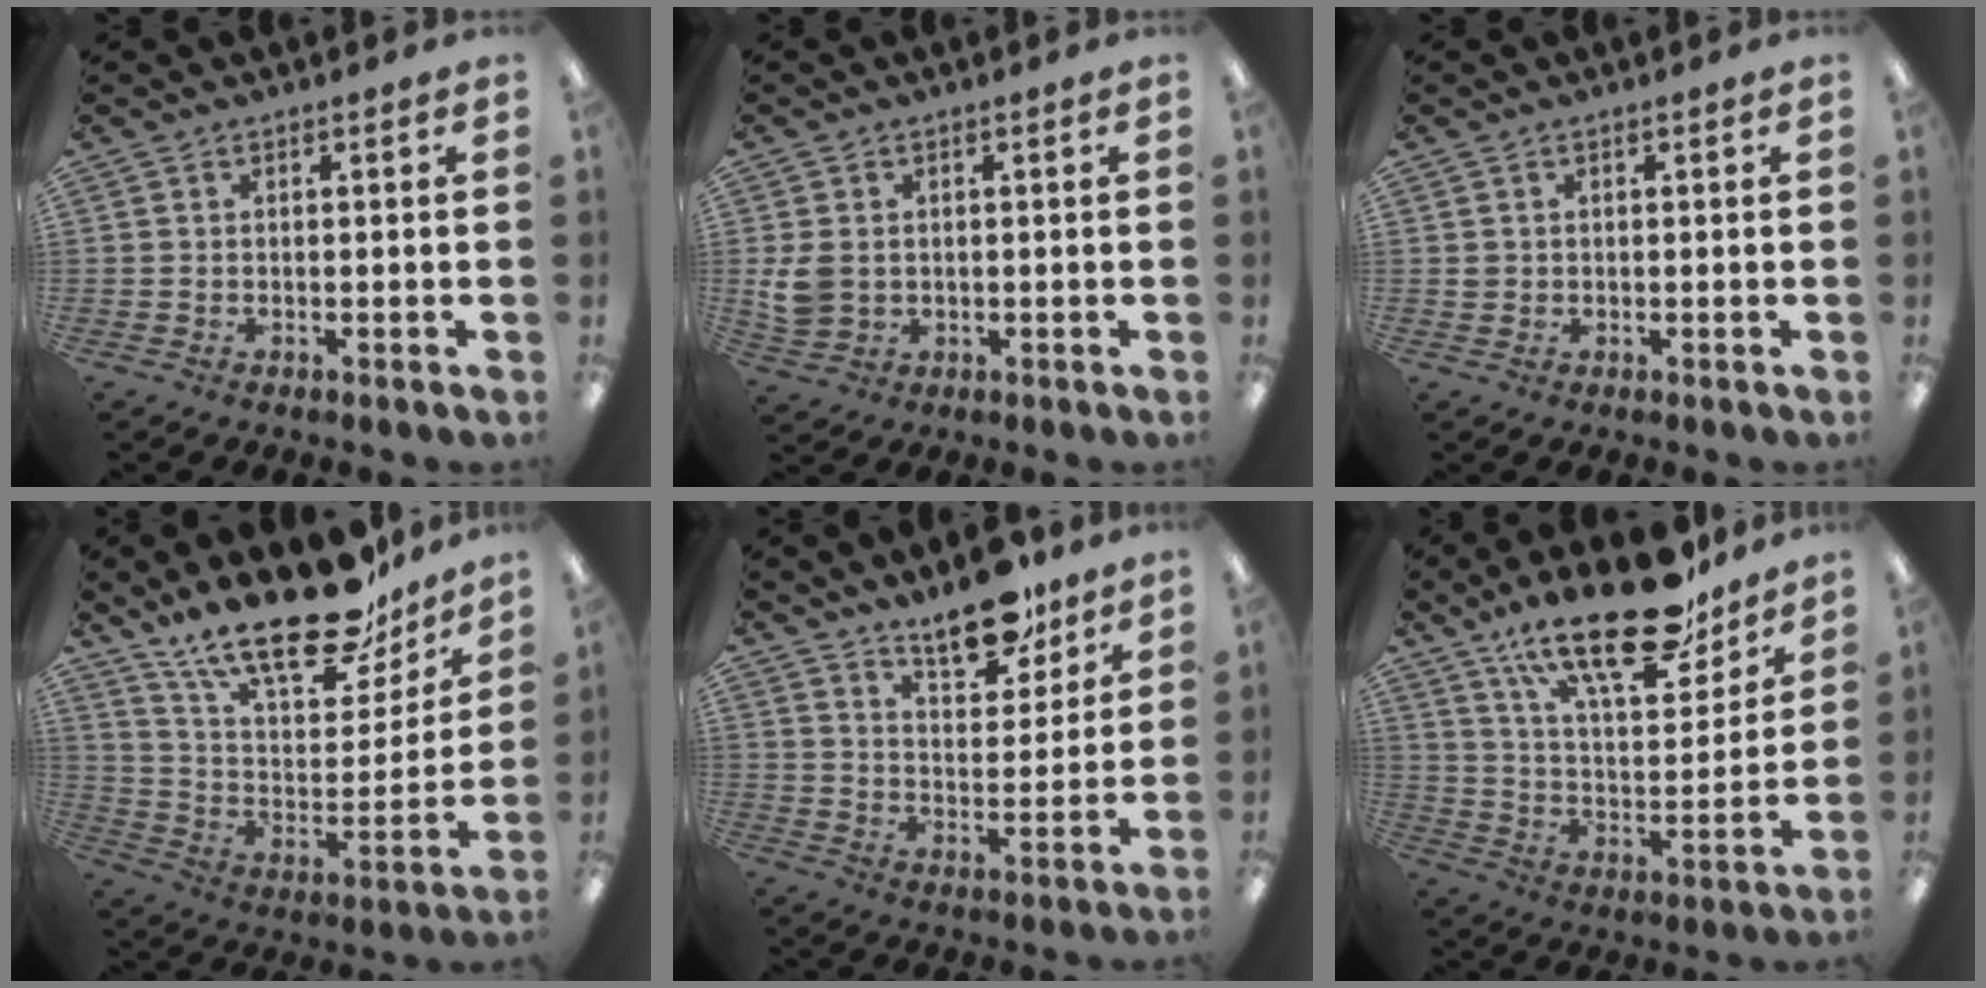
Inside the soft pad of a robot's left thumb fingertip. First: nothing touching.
{"total": 5.3, "force": [0.7, 4.4, 2.8], "torque": [-0.059, 0.003, 0.016]}
{"total": 1.2, "force": [0.1, 1.1, 0.3], "torque": [-0.007, 0.004, 0.001]}
{"total": 24.3, "force": [18.4, 9.1, 13.0], "torque": [-0.209, -0.118, 0.319]}
{"total": 11.9, "force": [9.8, 4.4, 5.2], "torque": [-0.064, -0.062, 0.173]}
{"total": 24.1, "force": [16.7, 8.8, 14.9], "torque": [-0.237, -0.096, 0.283]}